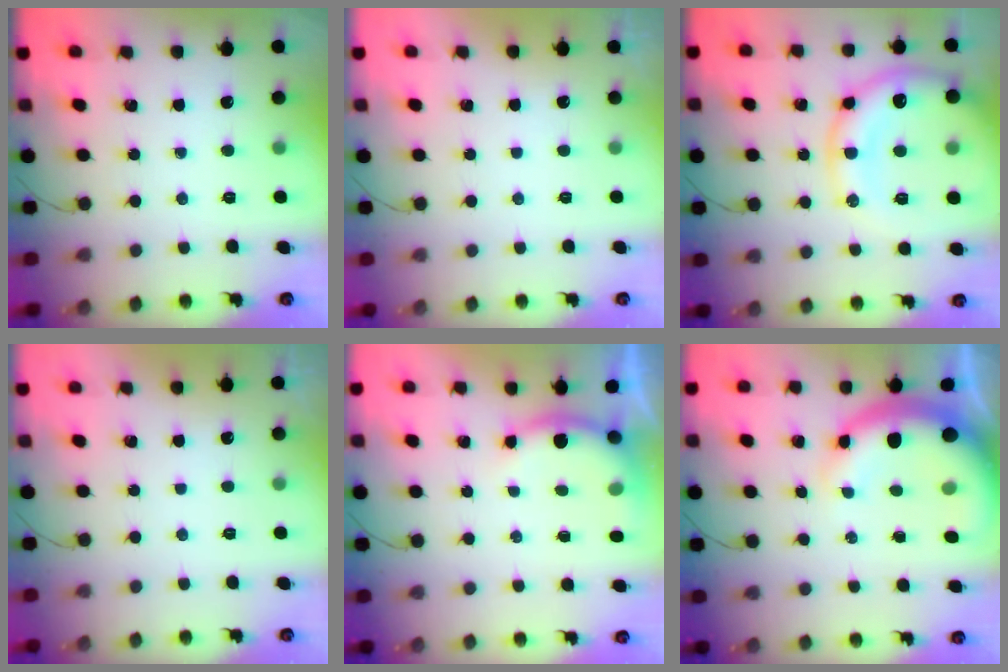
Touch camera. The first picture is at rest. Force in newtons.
{"total": 2.9, "press": 2.9, "slide": 0.1}
{"total": 15.1, "press": 14.9, "slide": 2.4}
{"total": 2.9, "press": 2.9, "slide": 0.1}
{"total": 6.0, "press": 6.0, "slide": 0.1}
{"total": 12.6, "press": 12.2, "slide": 3.0}